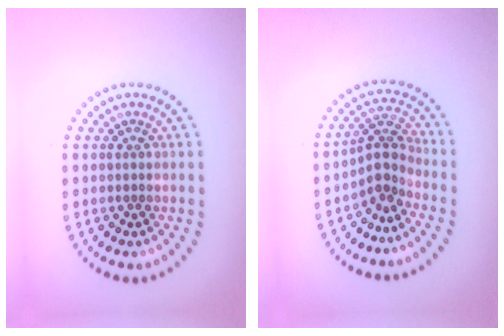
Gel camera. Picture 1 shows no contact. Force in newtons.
{"total": 2.8, "press": 1.9, "slide": 2.1}